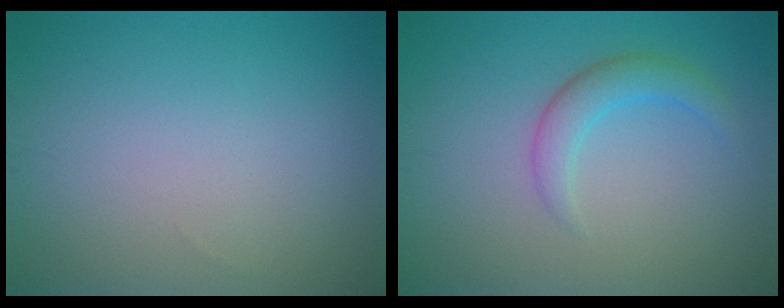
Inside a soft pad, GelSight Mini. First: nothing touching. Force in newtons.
{"total": 2.5, "press": 2.5, "slide": 0.0}